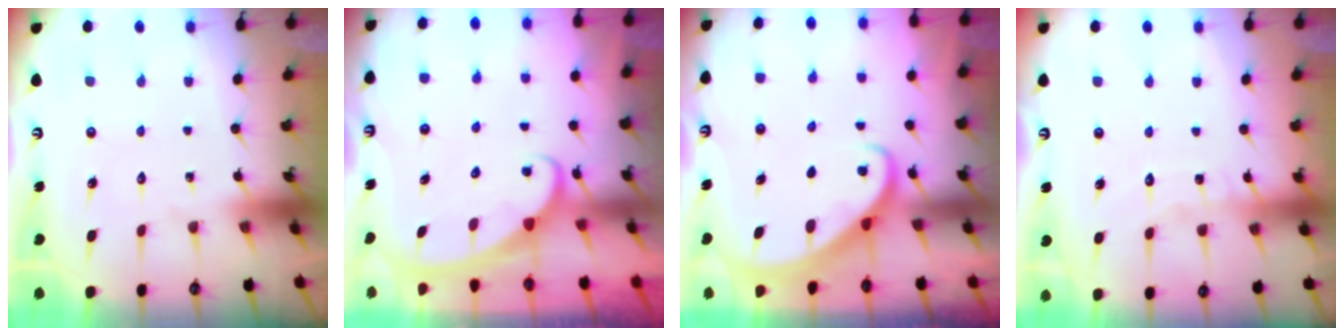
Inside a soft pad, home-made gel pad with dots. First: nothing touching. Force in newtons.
{"total": 2.4, "press": 2.3, "slide": 0.4}
{"total": 2.3, "press": 2.3, "slide": 0.2}
{"total": 5.6, "press": 5.6, "slide": 0.4}